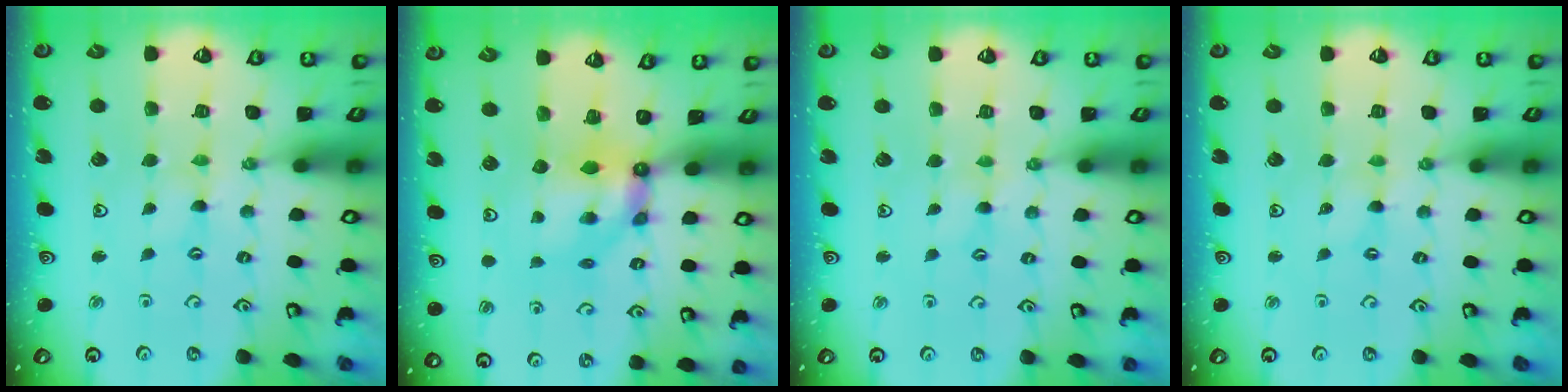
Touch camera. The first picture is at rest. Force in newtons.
{"total": 5.9, "press": 5.9, "slide": 0.4}
{"total": 1.6, "press": 1.5, "slide": 0.3}
{"total": 0.0}